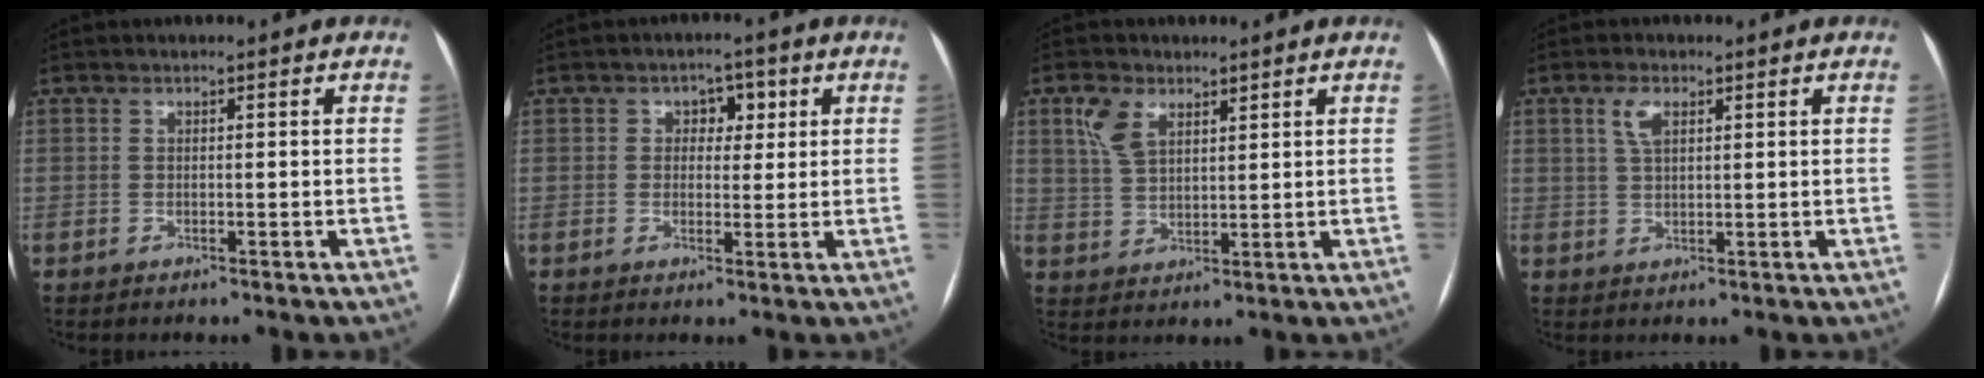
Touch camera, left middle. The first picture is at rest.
{"total": 3.5, "force": [1.1, 2.5, 2.2], "torque": [-0.025, 0.012, 0.015]}
{"total": 5.5, "force": [3.1, 3.0, 3.5], "torque": [-0.077, 0.015, 0.067]}
{"total": 3.2, "force": [1.5, 1.3, 2.6], "torque": [-0.055, 0.008, 0.032]}